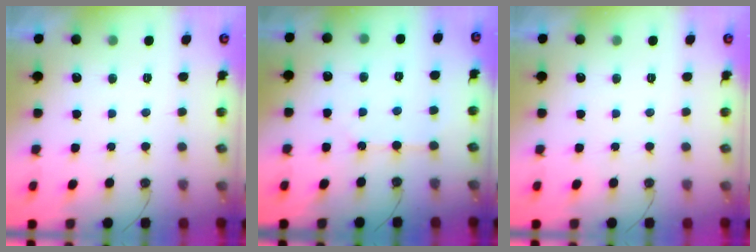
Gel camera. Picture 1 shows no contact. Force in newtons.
{"total": 2.0, "press": 2.0, "slide": 0.1}
{"total": 0.0}